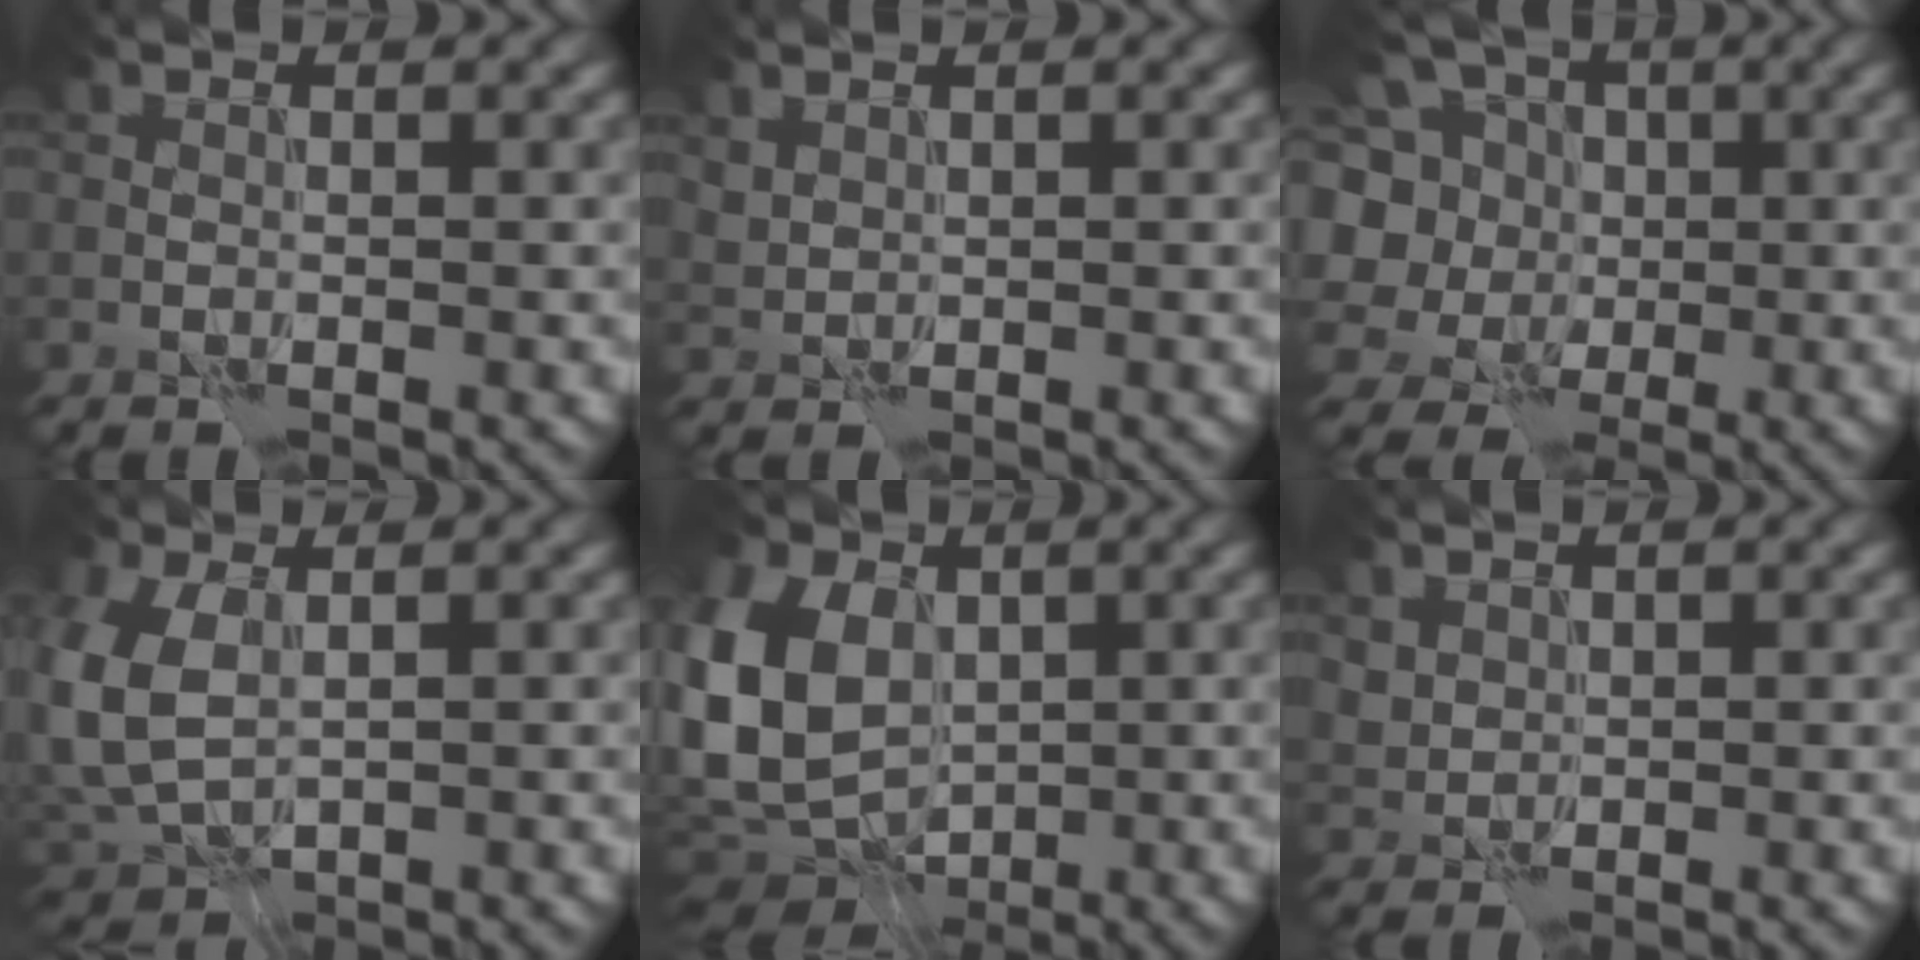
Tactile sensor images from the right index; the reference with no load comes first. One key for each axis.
{"total": 1.1, "fx": 0.9, "fy": 0.6, "fz": 0.3, "tx": -0.011, "ty": 0.000, "tz": 0.023}
{"total": 9.5, "fx": 2.0, "fy": 8.1, "fz": 4.6, "tx": -0.115, "ty": 0.025, "tz": 0.005}
{"total": 6.4, "fx": 0.7, "fy": 4.0, "fz": 4.9, "tx": -0.130, "ty": -0.005, "tz": 0.013}
{"total": 12.7, "fx": 0.3, "fy": 9.2, "fz": 8.8, "tx": -0.198, "ty": -0.004, "tz": -0.009}
{"total": 1.5, "fx": 0.9, "fy": 1.2, "fz": 0.3, "tx": -0.010, "ty": -0.002, "tz": 0.023}